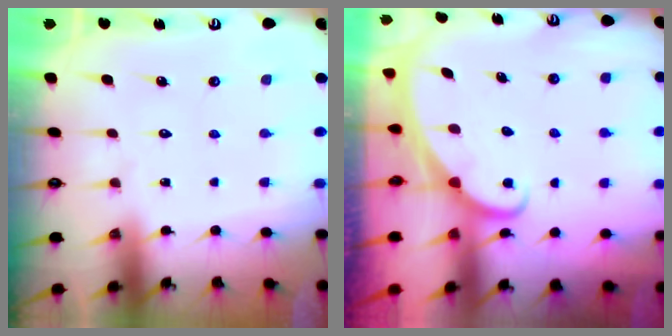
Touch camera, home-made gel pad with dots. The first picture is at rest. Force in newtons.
{"total": 1.8, "press": 1.8, "slide": 0.1}